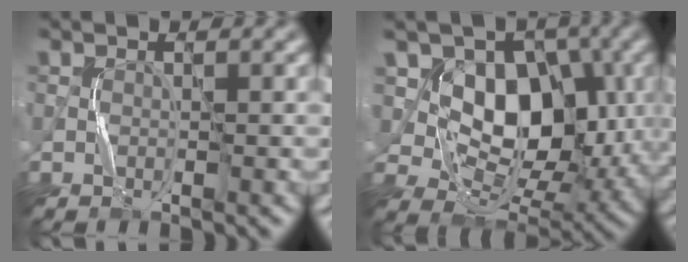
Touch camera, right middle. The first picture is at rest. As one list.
[{"total": 9.4, "force": [2.0, 6.9, 6.1], "torque": [-0.090, -0.012, 0.021]}]